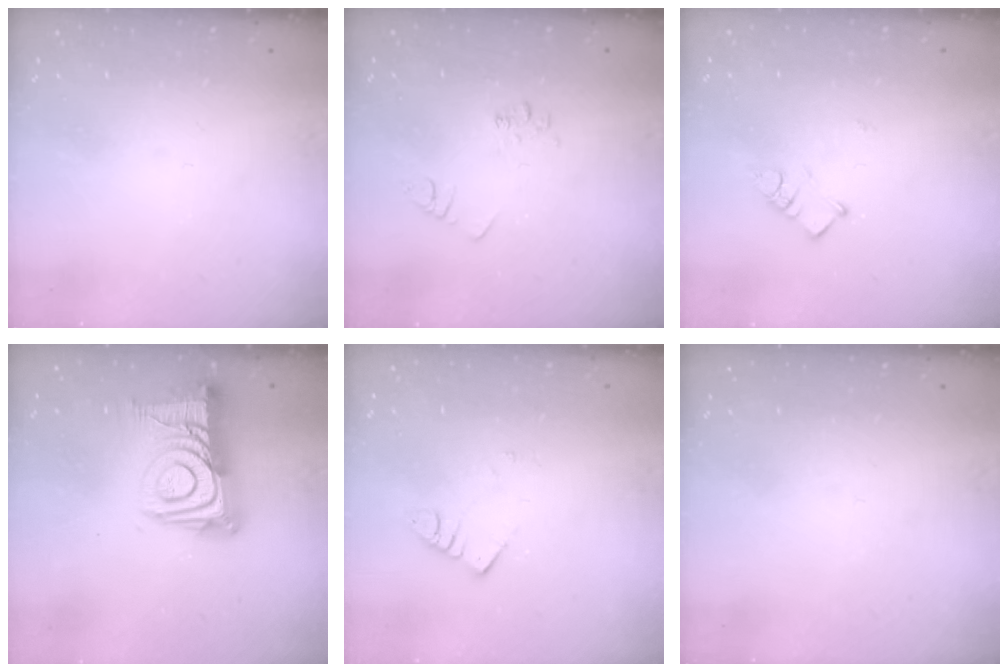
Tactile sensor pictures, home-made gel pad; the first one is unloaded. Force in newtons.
{"total": 3.6, "press": 3.6, "slide": 0.6}
{"total": 3.7, "press": 3.7, "slide": 0.2}
{"total": 17.3, "press": 17.2, "slide": 1.3}
{"total": 3.1, "press": 3.1, "slide": 0.5}
{"total": 0.0}